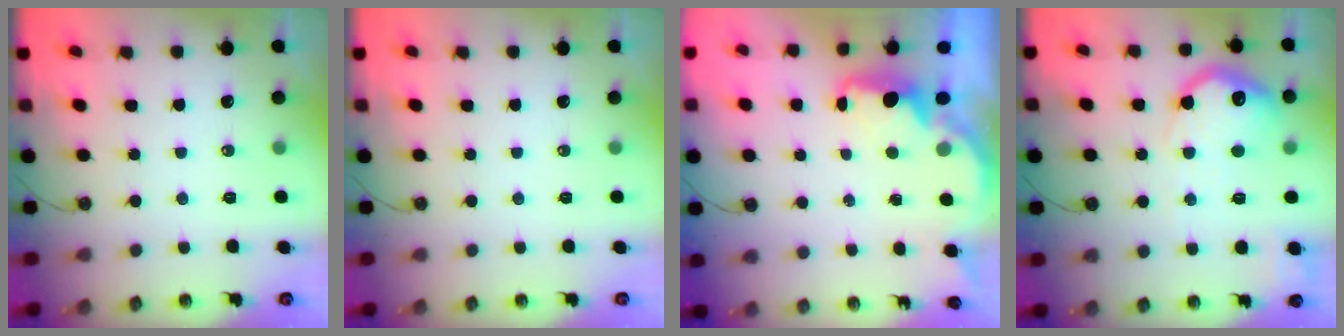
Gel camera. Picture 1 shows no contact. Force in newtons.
{"total": 0.0}
{"total": 2.4, "press": 2.3, "slide": 0.8}
{"total": 18.3, "press": 18.3, "slide": 1.3}